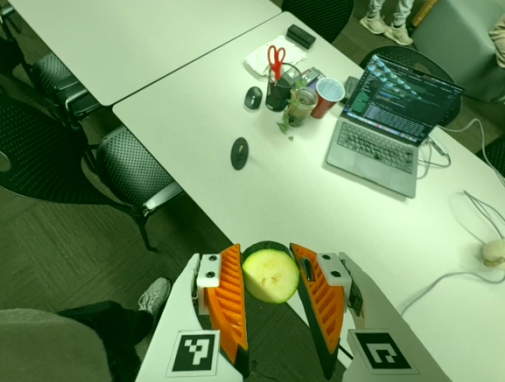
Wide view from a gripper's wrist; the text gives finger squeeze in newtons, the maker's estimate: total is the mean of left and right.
{"total": 8.5, "left": 7.8, "right": 9.2}